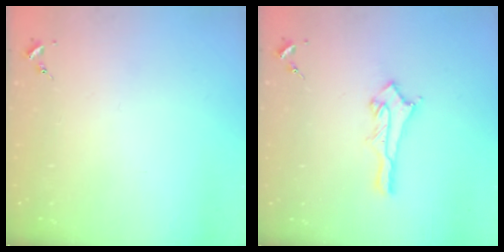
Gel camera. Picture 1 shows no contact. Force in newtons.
{"total": 12.5, "press": 12.5, "slide": 1.2}